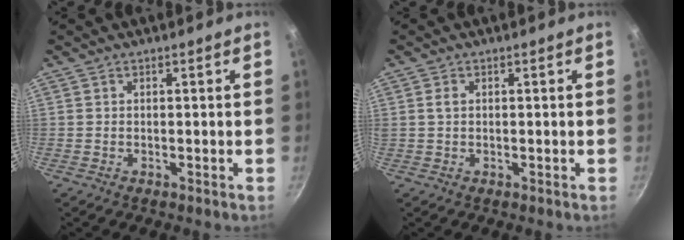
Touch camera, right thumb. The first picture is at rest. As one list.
[{"total": 1.5, "force": [0.4, 0.9, 1.1], "torque": [-0.021, 0.003, 0.007]}]